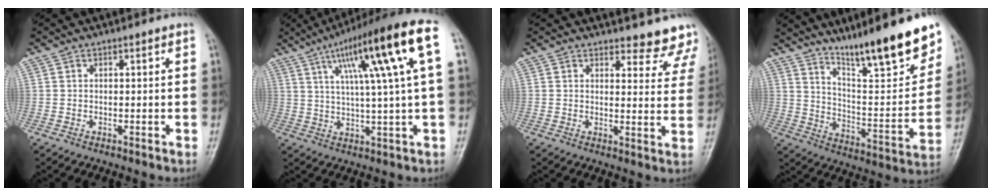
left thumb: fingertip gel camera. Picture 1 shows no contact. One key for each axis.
{"total": 18.6, "fx": 6.7, "fy": 1.7, "fz": 17.3, "tx": -0.263, "ty": 0.011, "tz": 0.100}
{"total": 9.4, "fx": 8.9, "fy": 2.7, "fz": 0.9, "tx": 0.034, "ty": -0.065, "tz": 0.080}
{"total": 20.8, "fx": 15.2, "fy": 3.3, "fz": 13.8, "tx": -0.173, "ty": -0.083, "tz": 0.250}